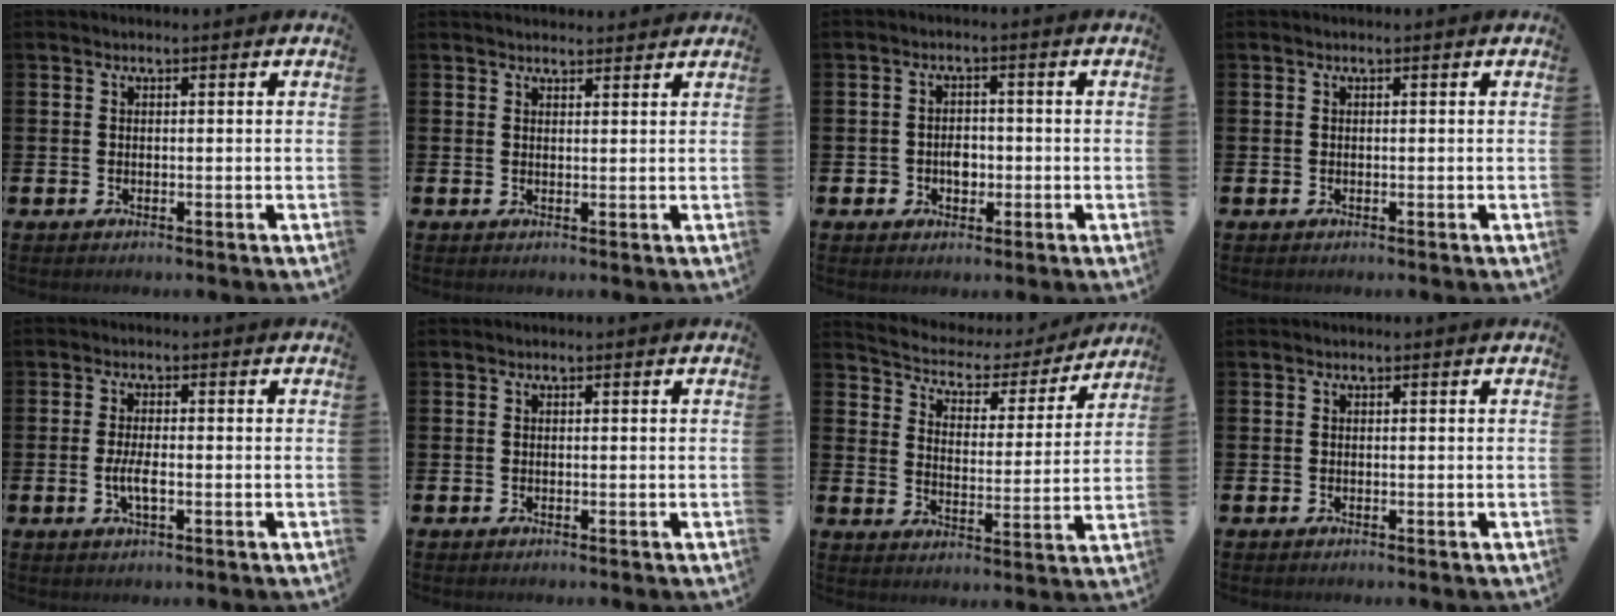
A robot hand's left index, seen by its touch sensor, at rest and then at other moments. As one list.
[{"total": 1.8, "force": [1.8, 0.4, 0.1], "torque": [0.003, -0.007, 0.031]}, {"total": 2.7, "force": [-0.7, 2.3, 1.3], "torque": [-0.021, 0.003, -0.019]}, {"total": 0.0}, {"total": 3.1, "force": [-0.7, 1.0, 2.9], "torque": [-0.050, 0.002, -0.013]}, {"total": 0.0}, {"total": 4.3, "force": [3.8, 2.0, 0.7], "torque": [-0.046, -0.031, 0.058]}, {"total": 0.0}]